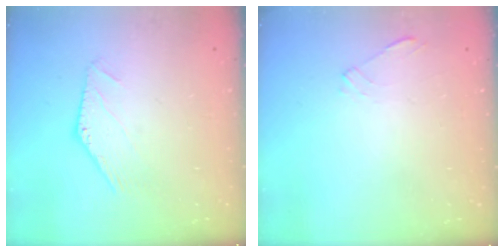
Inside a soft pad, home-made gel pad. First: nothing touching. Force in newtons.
{"total": 0.6, "press": 0.5, "slide": 0.2}